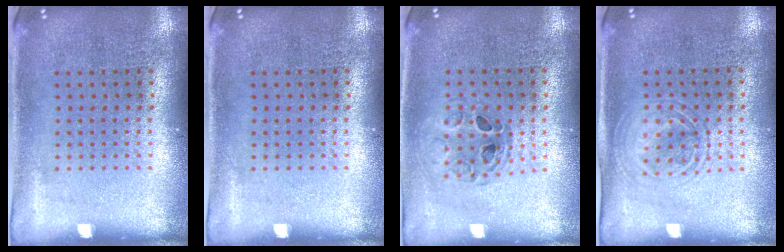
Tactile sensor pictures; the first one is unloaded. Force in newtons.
{"total": 0.0}
{"total": 0.5, "press": 0.4, "slide": 0.2}
{"total": 1.5, "press": 1.3, "slide": 0.6}